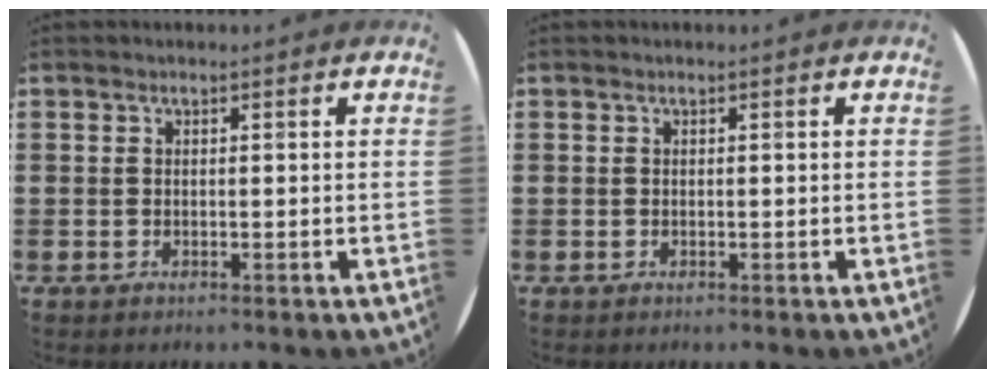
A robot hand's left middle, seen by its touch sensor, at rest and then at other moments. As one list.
[{"total": 0.0}]